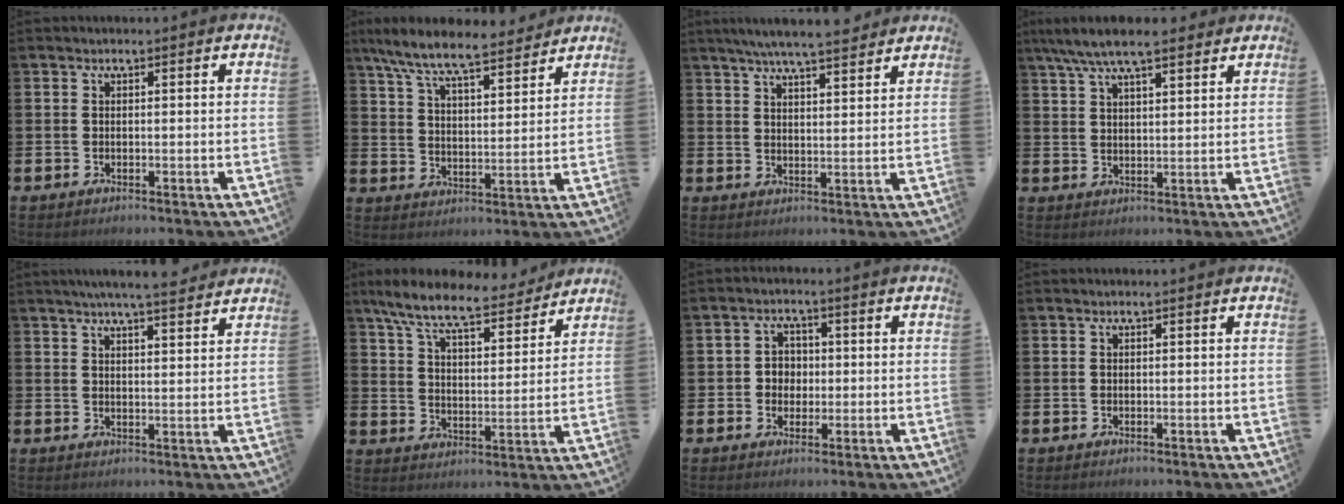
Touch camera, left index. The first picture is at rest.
{"total": 8.6, "force": [7.8, 1.4, 3.4], "torque": [-0.097, -0.040, 0.138]}
{"total": 6.2, "force": [5.9, 0.2, 1.9], "torque": [-0.051, -0.023, 0.106]}
{"total": 7.3, "force": [6.3, 1.5, 3.4], "torque": [-0.077, -0.015, 0.115]}
{"total": 5.5, "force": [5.2, -0.1, 1.7], "torque": [-0.035, -0.021, 0.093]}
{"total": 9.4, "force": [8.3, 1.7, 4.0], "torque": [-0.104, -0.044, 0.145]}
{"total": 2.9, "force": [0.1, 2.8, 0.8], "torque": [-0.014, 0.007, -0.005]}
{"total": 0.0}